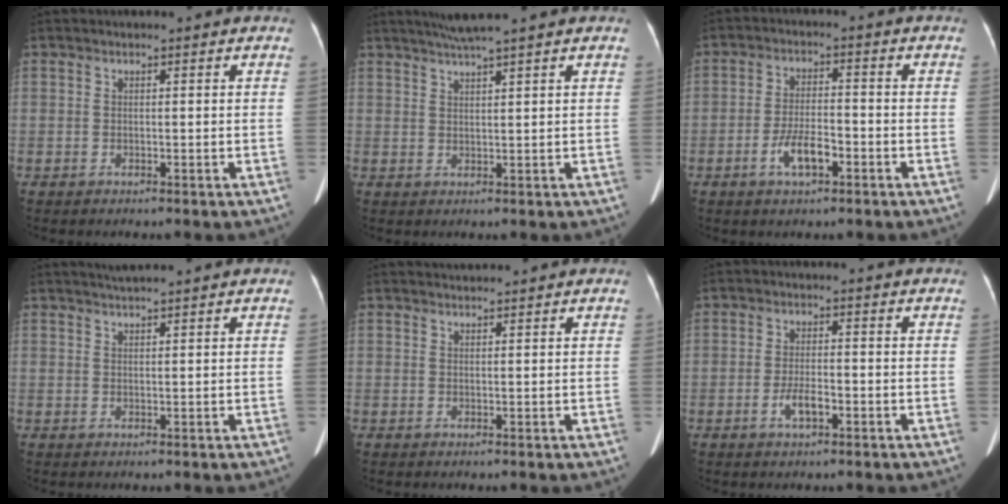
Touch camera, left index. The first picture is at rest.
{"total": 4.4, "force": [3.6, -1.1, 2.3], "torque": [-0.040, 0.014, 0.069]}
{"total": 5.5, "force": [-2.7, 1.9, 4.4], "torque": [-0.093, 0.003, -0.046]}
{"total": 2.7, "force": [2.4, -0.3, 1.2], "torque": [-0.015, 0.019, 0.044]}
{"total": 1.3, "force": [1.3, -0.2, 0.0], "torque": [-0.004, 0.016, 0.029]}
{"total": 3.4, "force": [-1.6, 1.1, 2.8], "torque": [-0.058, 0.001, -0.028]}